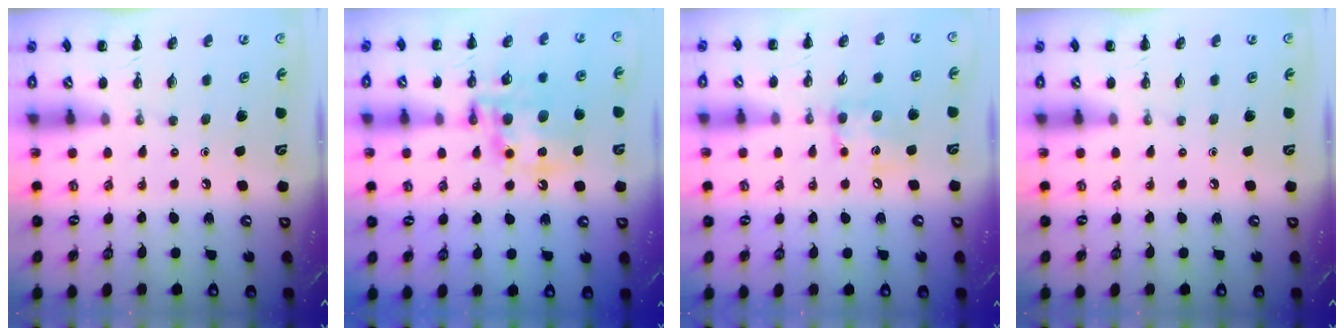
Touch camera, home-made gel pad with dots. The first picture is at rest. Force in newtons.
{"total": 14.2, "press": 13.8, "slide": 3.4}
{"total": 10.3, "press": 10.3, "slide": 1.3}
{"total": 0.0}